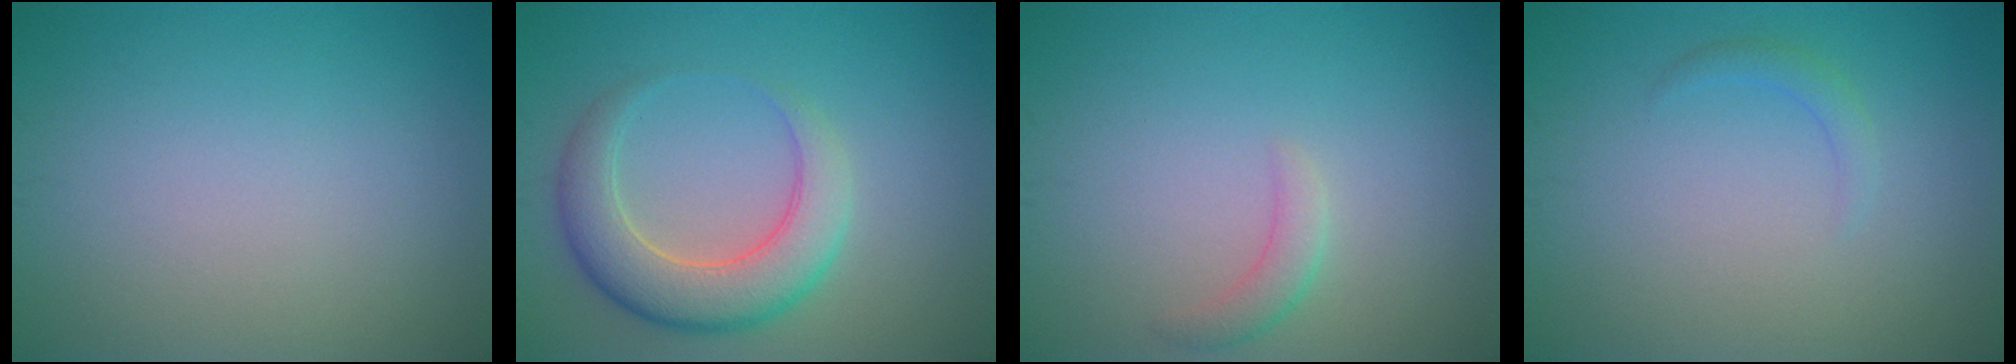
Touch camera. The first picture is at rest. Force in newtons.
{"total": 5.7, "press": 5.7, "slide": 0.3}
{"total": 1.6, "press": 1.6, "slide": 0.0}
{"total": 1.1, "press": 1.1, "slide": 0.2}